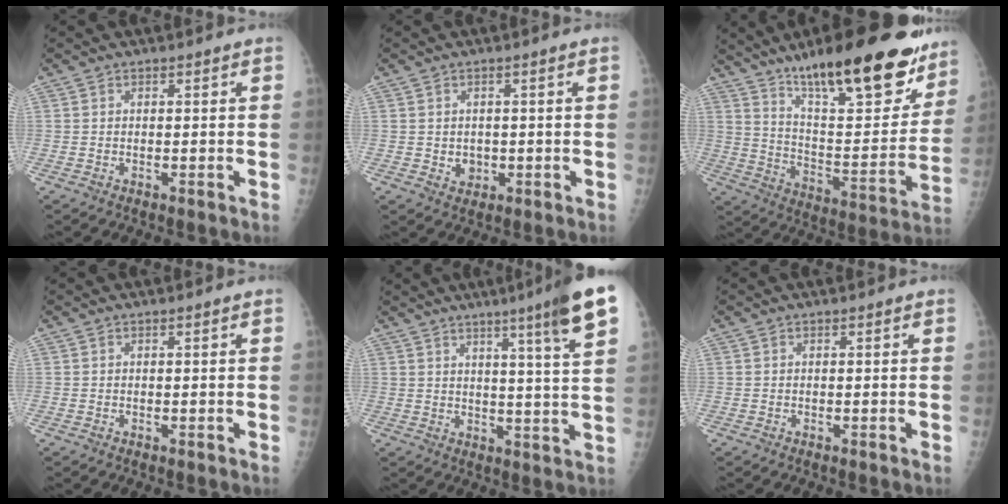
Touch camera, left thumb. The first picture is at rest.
{"total": 2.4, "force": [-0.2, 2.0, 1.2], "torque": [-0.008, 0.001, 0.003]}
{"total": 27.8, "force": [19.2, 8.0, 18.5], "torque": [-0.236, -0.077, 0.297]}
{"total": 0.0}
{"total": 12.2, "force": [6.9, -0.2, 10.0], "torque": [-0.142, -0.031, 0.089]}
{"total": 0.0}